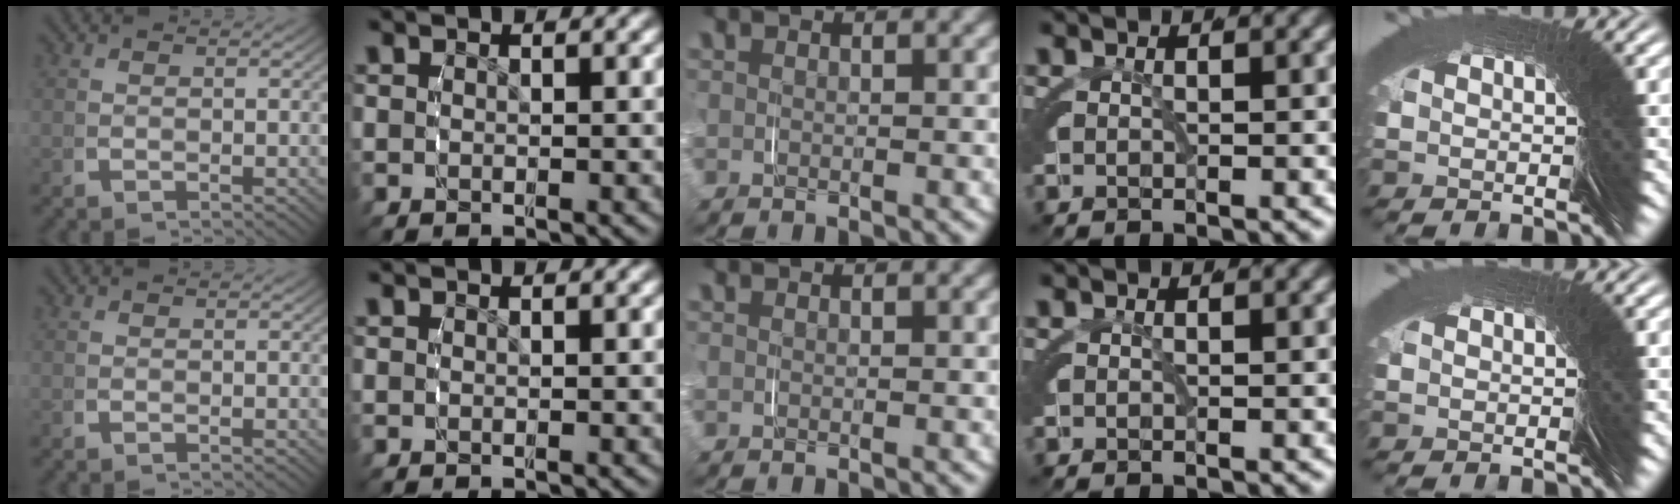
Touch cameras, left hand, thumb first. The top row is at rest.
{}